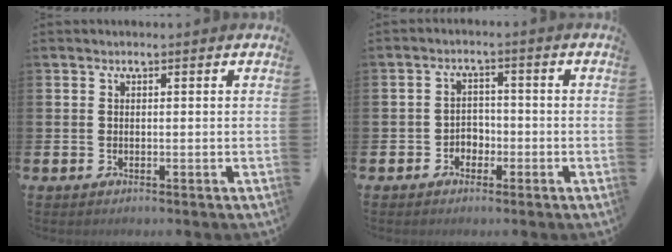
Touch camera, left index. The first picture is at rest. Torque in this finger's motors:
{"motor_torque": [-0.17, 0.13, 0.00, 0.00]}